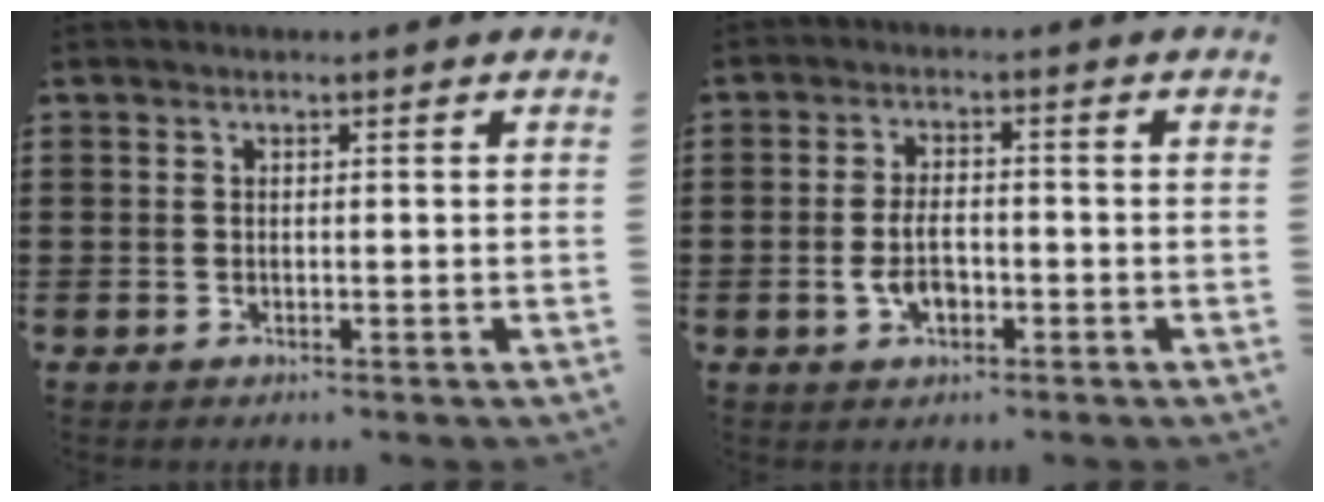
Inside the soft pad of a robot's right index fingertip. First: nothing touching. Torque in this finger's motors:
{"motor_torque": [1.10, 1.04, 0.13, 0.08]}